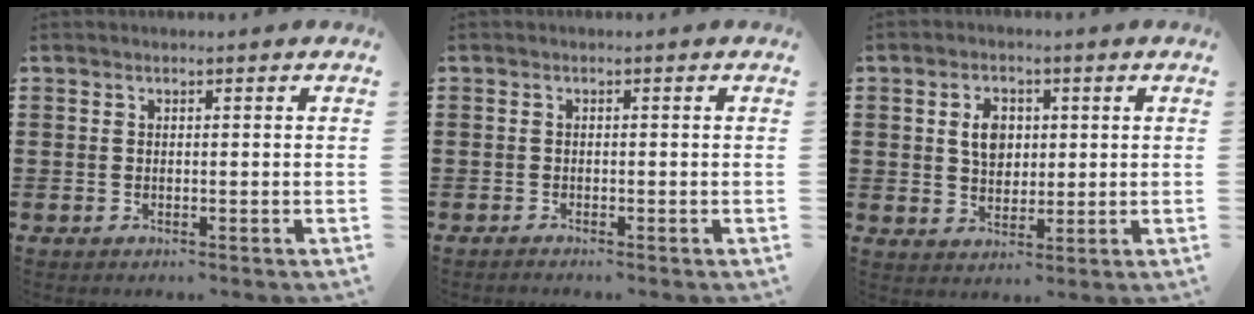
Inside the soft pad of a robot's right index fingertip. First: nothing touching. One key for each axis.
{"total": 0.7, "fx": -0.7, "fy": -0.2, "fz": 0.0, "tx": -0.003, "ty": -0.003, "tz": -0.013}
{"total": 4.8, "fx": 0.9, "fy": 3.4, "fz": 3.3, "tx": -0.066, "ty": 0.011, "tz": 0.012}